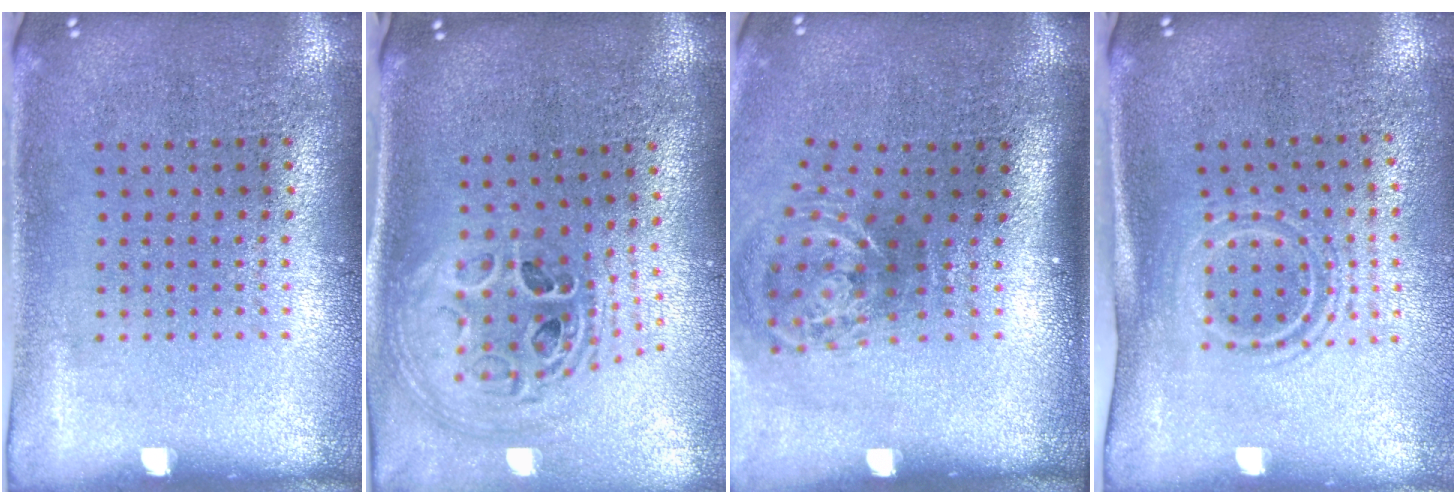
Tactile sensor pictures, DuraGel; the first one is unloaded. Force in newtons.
{"total": 1.7, "press": 1.5, "slide": 0.9}
{"total": 2.2, "press": 1.3, "slide": 1.8}
{"total": 1.6, "press": 1.1, "slide": 1.2}